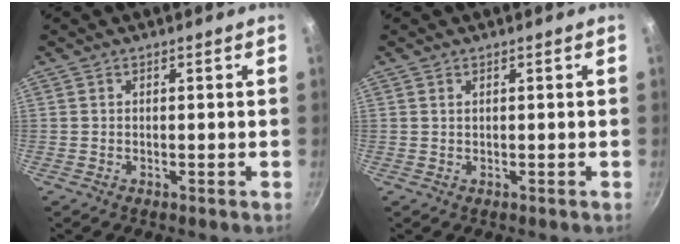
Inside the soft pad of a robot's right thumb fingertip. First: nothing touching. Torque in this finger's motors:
{"motor_torque": [-0.21, 0.34, -0.35, 0.22, -0.03]}